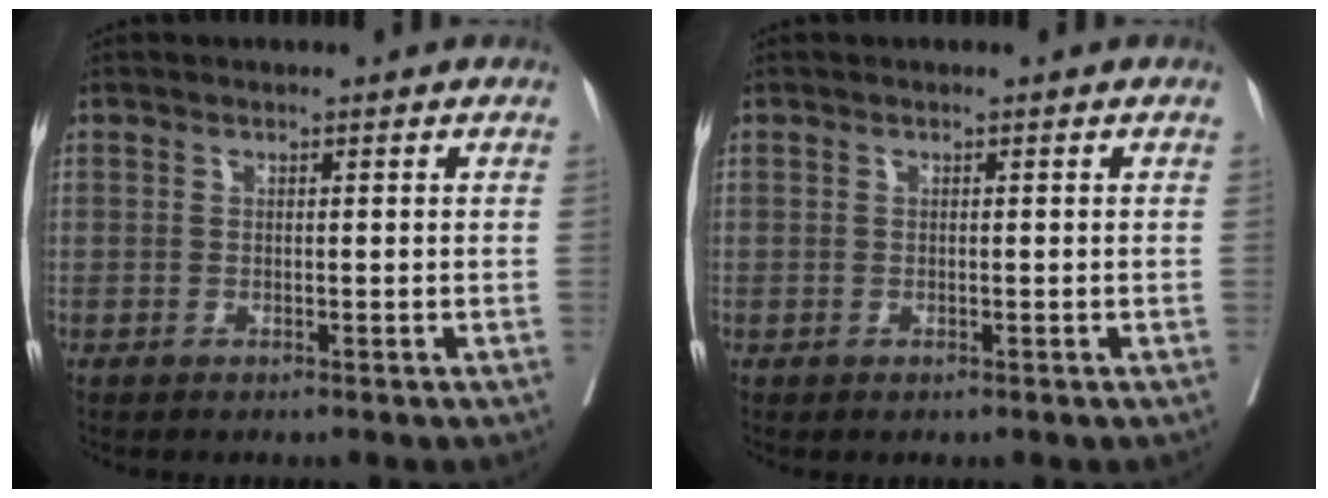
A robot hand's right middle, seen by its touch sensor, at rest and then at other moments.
{"total": 0.0}